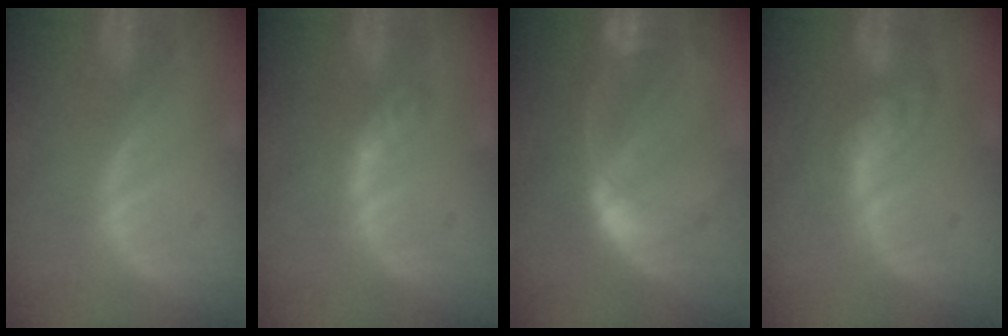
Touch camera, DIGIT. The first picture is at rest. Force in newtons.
{"total": 2.8, "press": 2.5, "slide": 1.2}
{"total": 7.6, "press": 6.6, "slide": 3.8}
{"total": 5.4, "press": 4.7, "slide": 2.7}